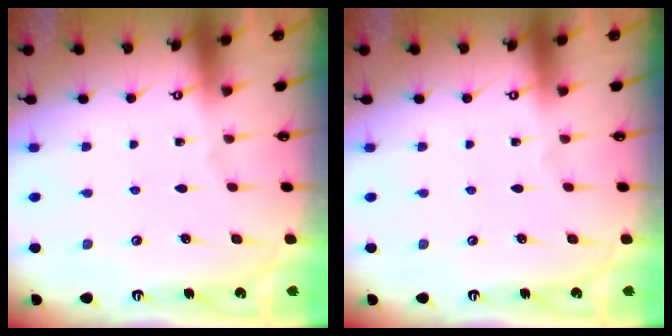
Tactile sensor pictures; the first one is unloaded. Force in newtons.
{"total": 0.0}